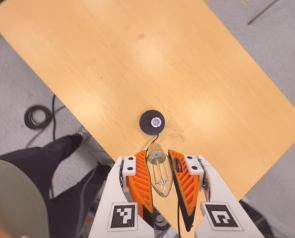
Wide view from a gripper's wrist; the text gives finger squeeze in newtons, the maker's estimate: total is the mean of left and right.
{"total": 21.4, "left": 22.7, "right": 20.0}